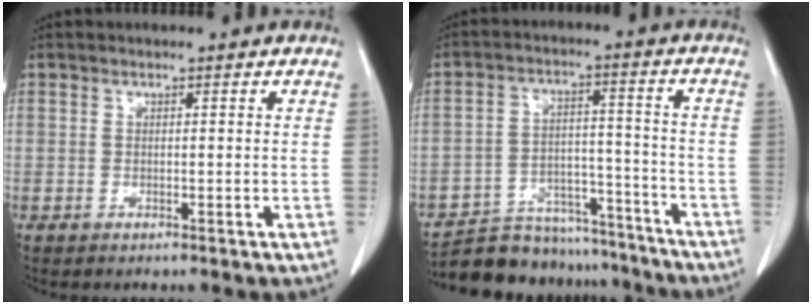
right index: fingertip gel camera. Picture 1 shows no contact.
{"total": 15.2, "force": [-13.9, 5.4, 2.8], "torque": [-0.040, 0.032, -0.203]}